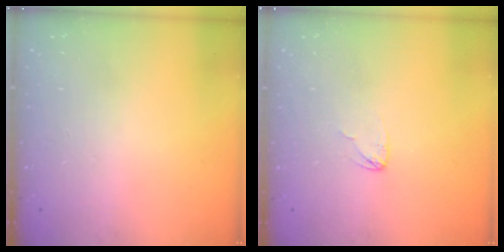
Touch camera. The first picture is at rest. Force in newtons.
{"total": 3.3, "press": 3.3, "slide": 0.1}